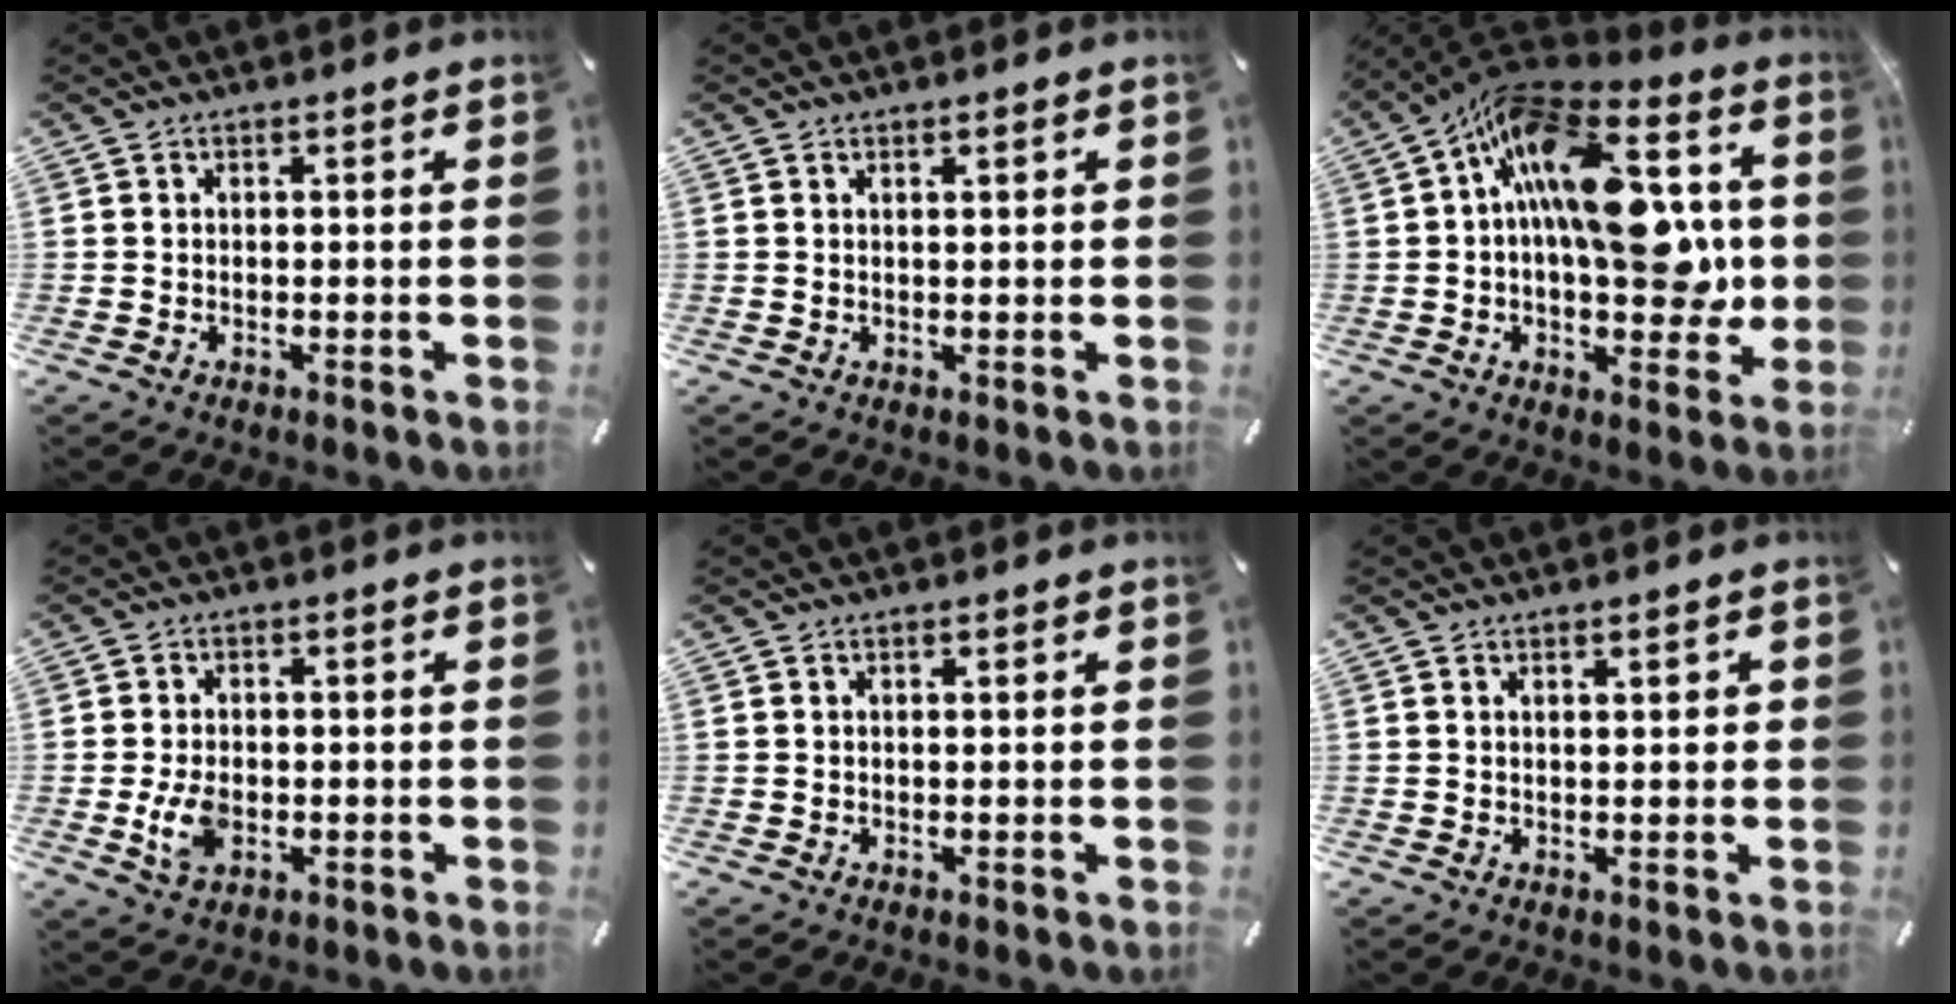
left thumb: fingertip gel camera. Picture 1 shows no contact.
{"total": 0.7, "force": [0.5, 0.1, 0.4], "torque": [-0.008, 0.000, 0.008]}
{"total": 24.2, "force": [3.1, 13.1, 20.1], "torque": [-0.318, -0.019, 0.053]}
{"total": 5.6, "force": [-1.1, 3.9, 3.9], "torque": [-0.085, -0.004, -0.024]}
{"total": 0.0}
{"total": 1.2, "force": [0.6, 0.5, 0.9], "torque": [-0.017, 0.002, 0.008]}